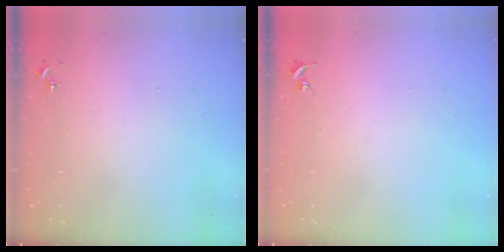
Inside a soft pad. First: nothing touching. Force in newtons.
{"total": 0.0}